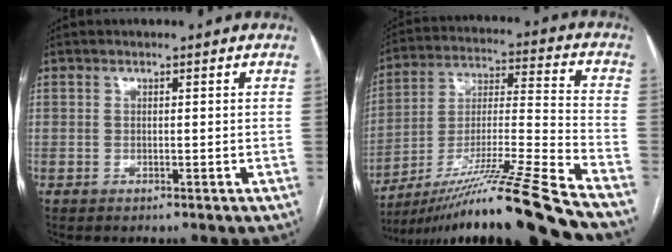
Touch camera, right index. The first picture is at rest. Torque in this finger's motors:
{"motor_torque": [1.72, -0.42, 0.42, 0.21]}